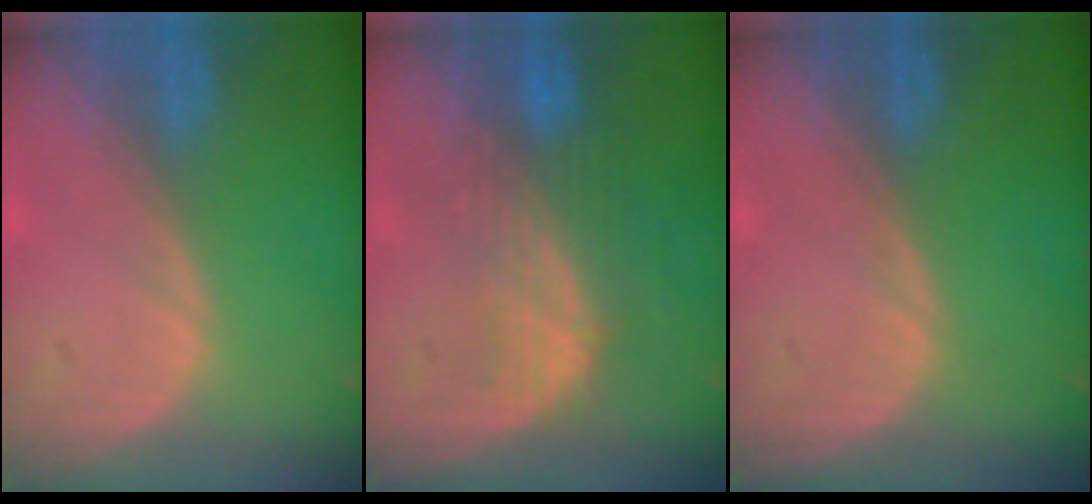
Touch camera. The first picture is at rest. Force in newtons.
{"total": 7.6, "press": 6.9, "slide": 3.1}
{"total": 0.0}